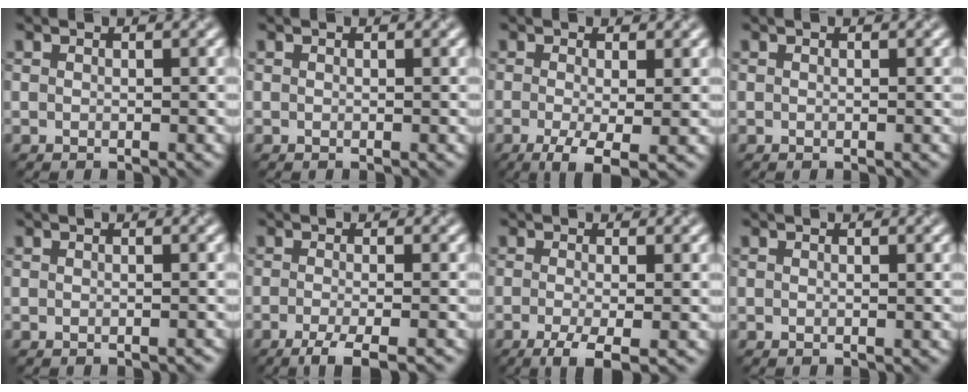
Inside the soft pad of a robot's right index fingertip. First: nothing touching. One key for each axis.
{"total": 0.0}
{"total": 4.2, "fx": -1.4, "fy": 1.0, "fz": 3.8, "tx": -0.073, "ty": -0.009, "tz": -0.026}
{"total": 0.0}
{"total": 0.5, "fx": -0.5, "fy": 0.1, "fz": 0.2, "tx": -0.001, "ty": 0.001, "tz": -0.006}
{"total": 4.0, "fx": -2.5, "fy": 0.8, "fz": 3.0, "tx": -0.043, "ty": -0.005, "tz": -0.049}
{"total": 3.3, "fx": -1.6, "fy": 0.7, "fz": 2.8, "tx": -0.051, "ty": -0.006, "tz": -0.036}
{"total": 0.0}